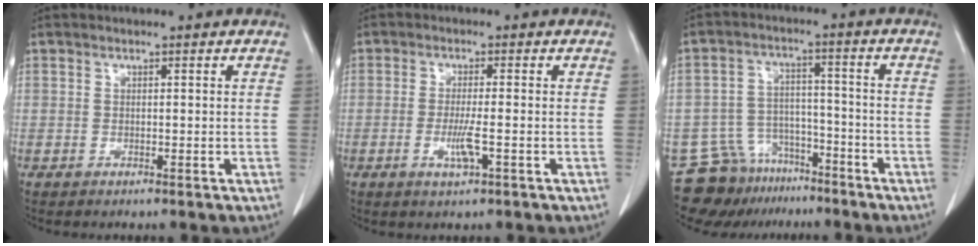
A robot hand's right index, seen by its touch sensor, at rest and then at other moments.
{"total": 3.7, "force": [-1.1, 0.2, 3.5], "torque": [-0.068, -0.007, -0.017]}
{"total": 9.9, "force": [-8.0, 5.8, 0.8], "torque": [-0.014, 0.039, -0.129]}